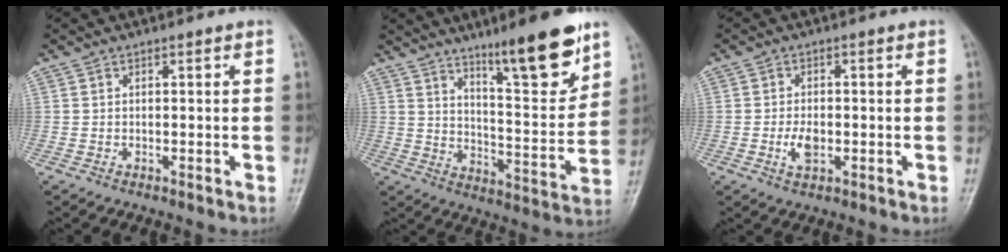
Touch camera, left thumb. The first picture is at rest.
{"total": 15.6, "force": [10.5, 2.9, 11.1], "torque": [-0.143, -0.075, 0.173]}
{"total": 4.0, "force": [-1.0, 2.3, 3.1], "torque": [-0.056, 0.001, -0.016]}